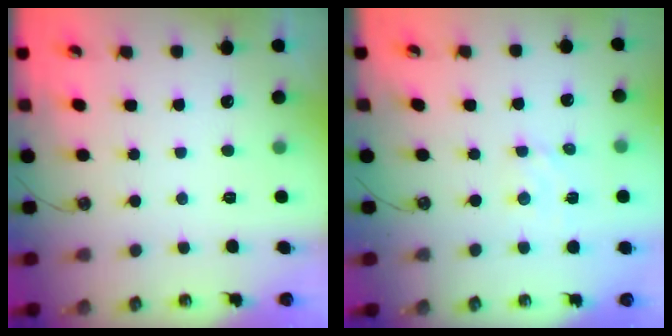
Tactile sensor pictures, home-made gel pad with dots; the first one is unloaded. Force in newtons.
{"total": 2.3, "press": 2.3, "slide": 0.4}